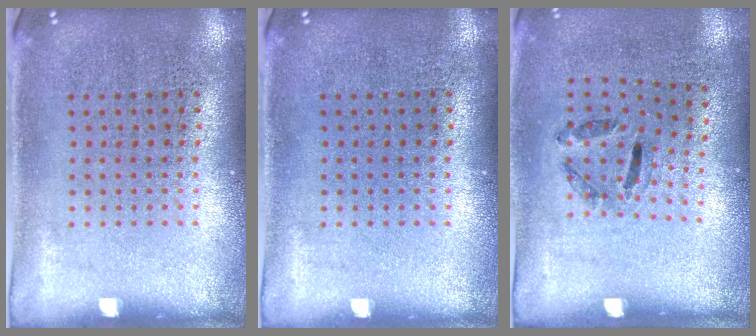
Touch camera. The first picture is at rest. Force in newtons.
{"total": 0.0}
{"total": 1.3, "press": 0.6, "slide": 1.1}